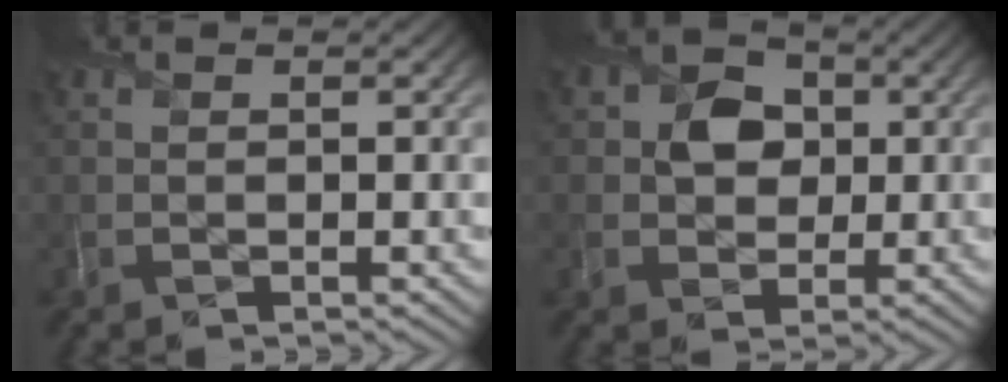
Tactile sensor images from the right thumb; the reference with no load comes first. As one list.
[{"total": 5.3, "force": [0.5, 4.5, 2.7], "torque": [-0.054, 0.007, -0.006]}]